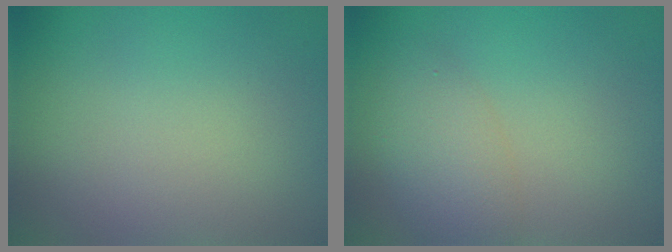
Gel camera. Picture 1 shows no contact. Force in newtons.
{"total": 3.3, "press": 3.3, "slide": 0.2}